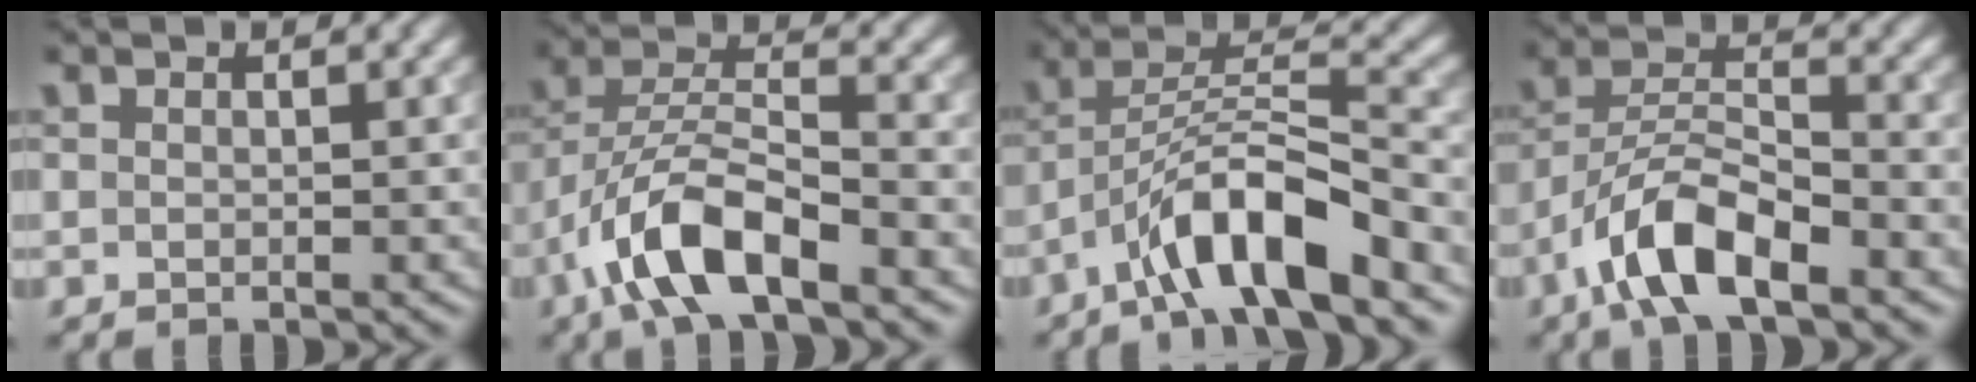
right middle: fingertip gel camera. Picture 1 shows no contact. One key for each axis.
{"total": 7.9, "fx": -4.6, "fy": 2.8, "fz": 5.9, "tx": -0.109, "ty": 0.006, "tz": -0.091}
{"total": 8.0, "fx": -4.9, "fy": 1.8, "fz": 6.0, "tx": -0.101, "ty": 0.018, "tz": -0.089}
{"total": 7.1, "fx": -4.4, "fy": 2.5, "fz": 5.0, "tx": -0.088, "ty": 0.008, "tz": -0.087}